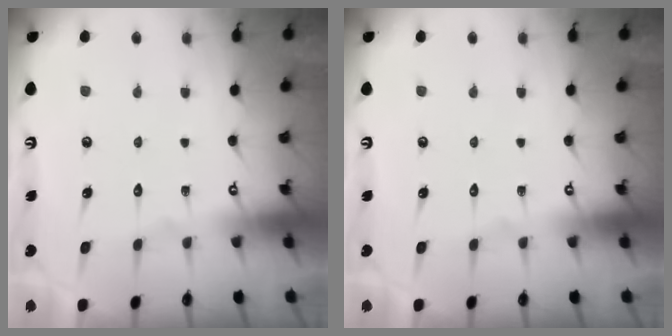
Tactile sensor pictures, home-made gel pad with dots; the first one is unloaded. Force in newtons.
{"total": 0.0}